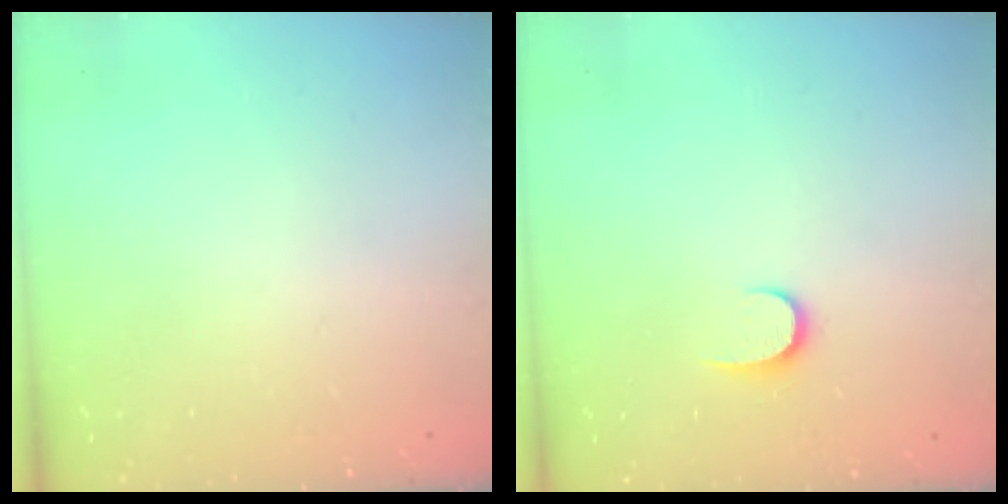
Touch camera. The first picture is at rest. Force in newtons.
{"total": 5.4, "press": 5.4, "slide": 0.5}